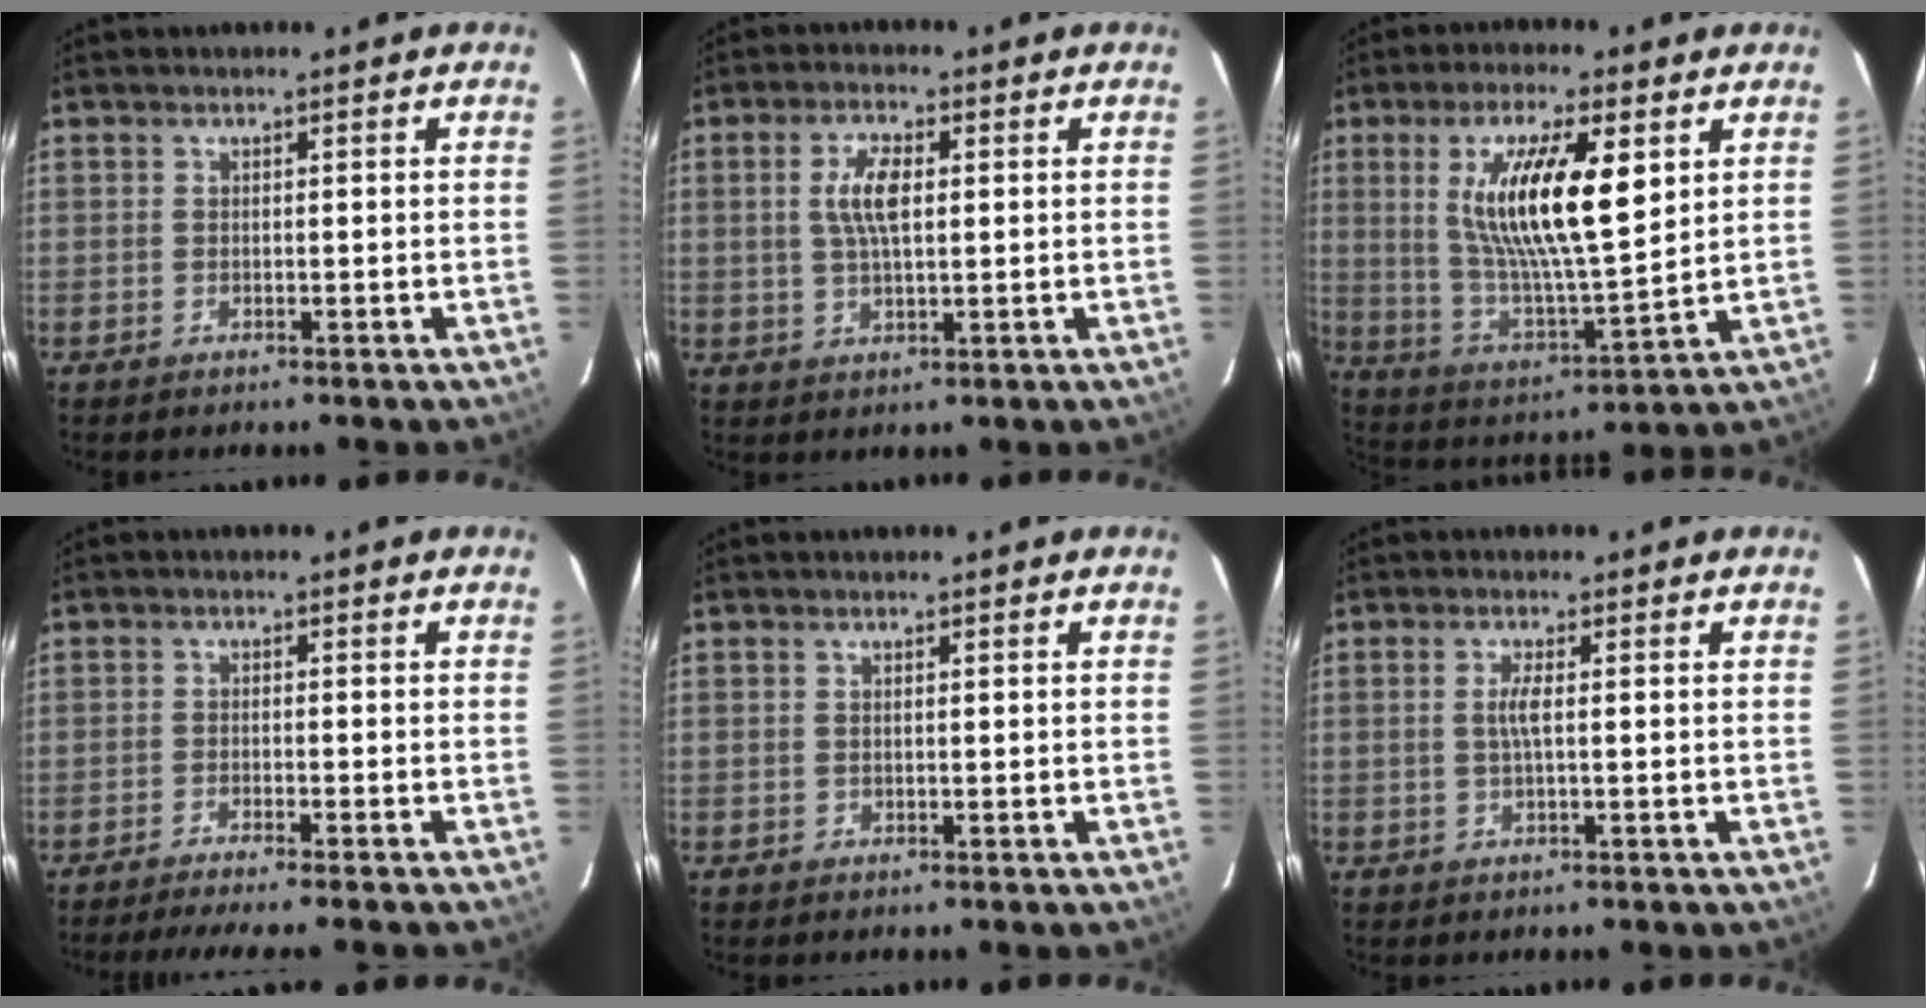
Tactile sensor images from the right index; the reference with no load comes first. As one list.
[{"total": 6.0, "force": [1.1, 2.2, 5.5], "torque": [-0.106, 0.007, 0.021]}, {"total": 17.3, "force": [5.4, 4.2, 15.9], "torque": [-0.294, -0.003, 0.104]}, {"total": 7.8, "force": [-6.9, -0.9, 3.5], "torque": [-0.072, -0.015, -0.107]}, {"total": 0.0}, {"total": 2.3, "force": [0.1, 0.0, 2.3], "torque": [-0.046, 0.001, -0.001]}]